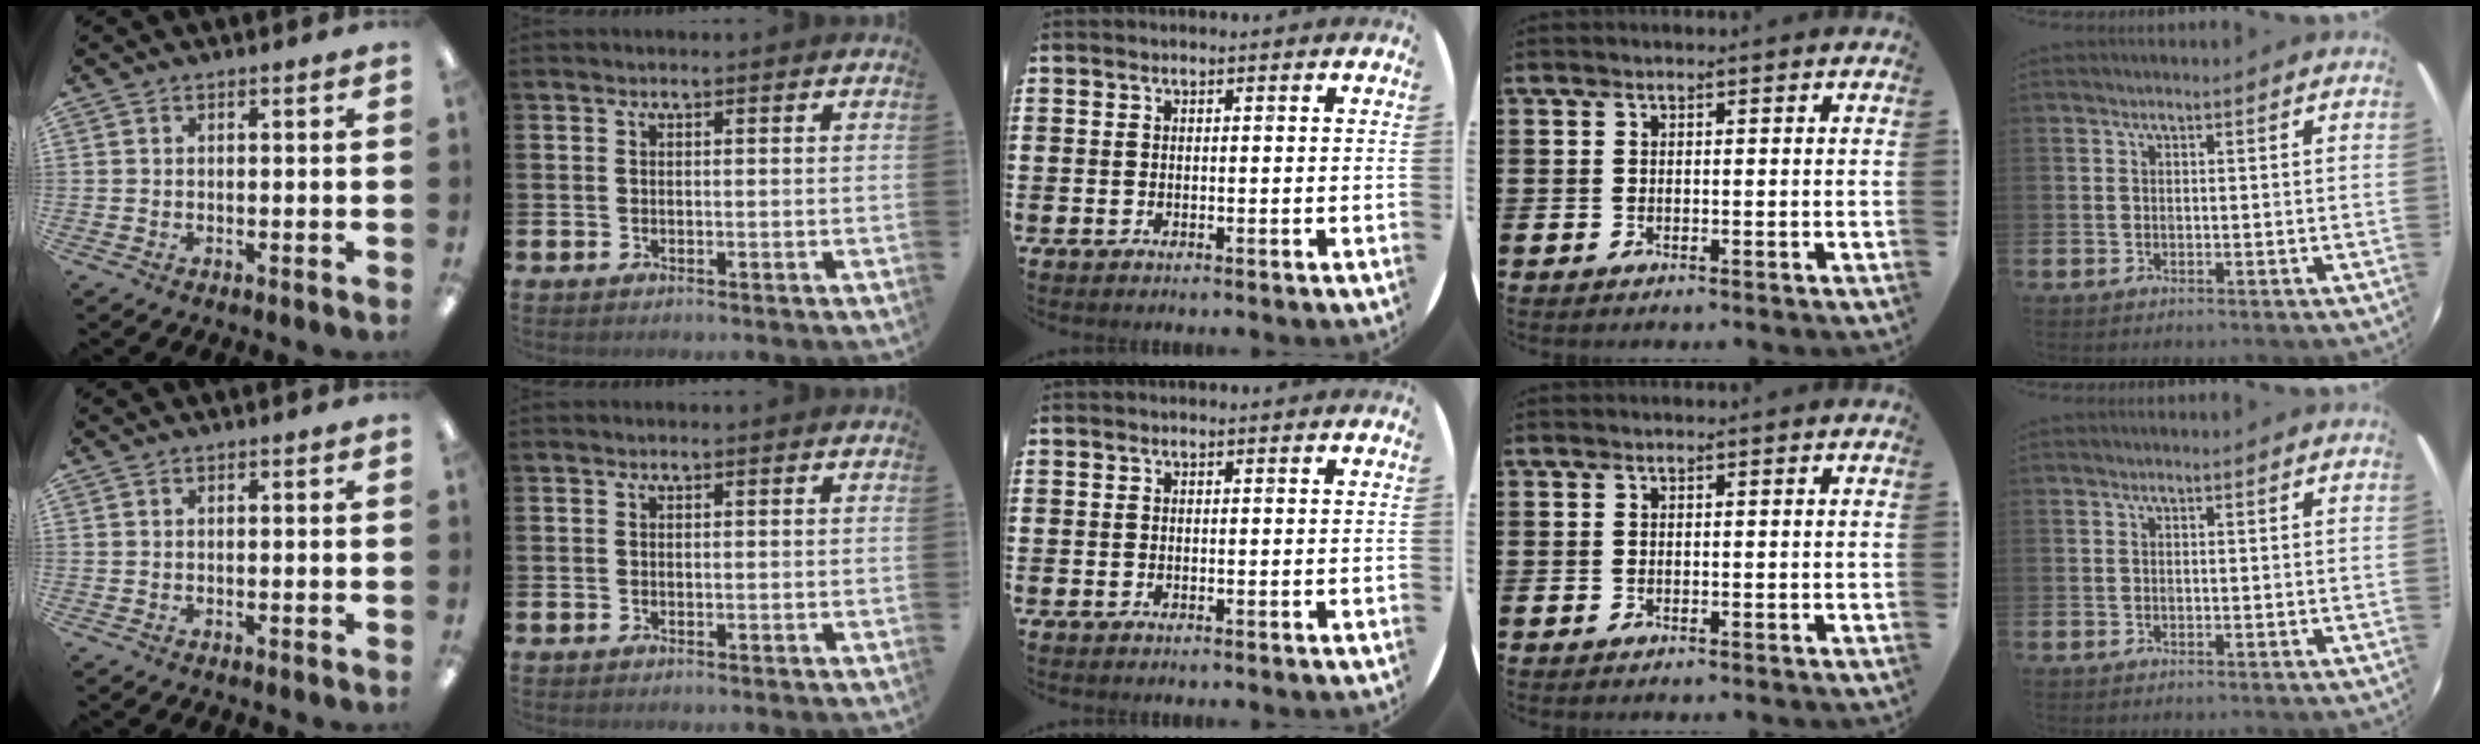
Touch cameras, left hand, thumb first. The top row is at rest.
{}